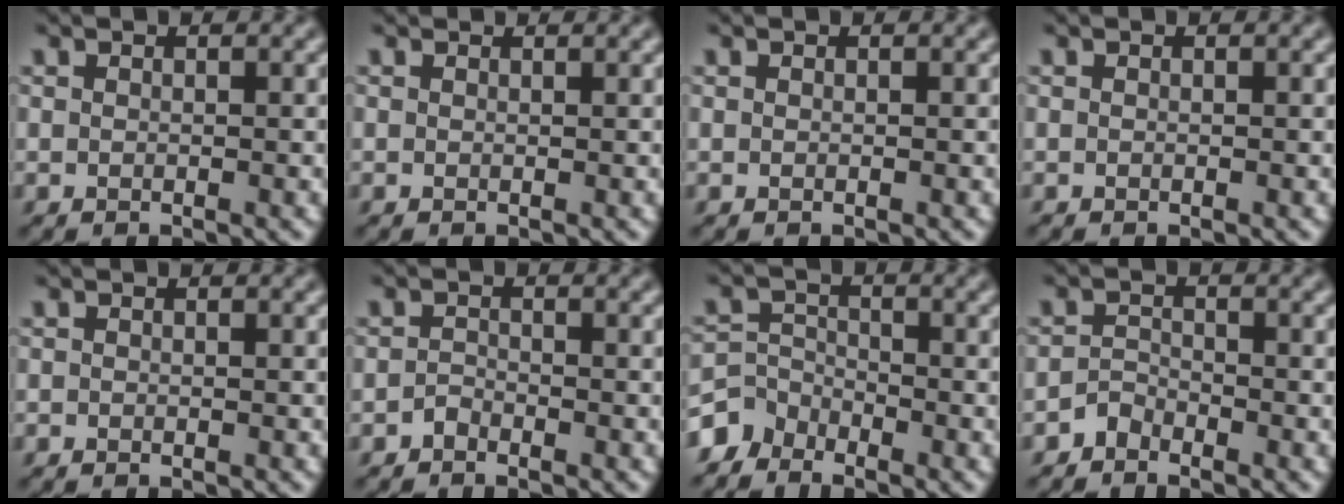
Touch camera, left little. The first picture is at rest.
{"total": 0.5, "force": [0.4, 0.3, 0.0], "torque": [-0.001, 0.002, 0.006]}
{"total": 0.0}
{"total": 0.0}
{"total": 0.0}
{"total": 1.0, "force": [-0.9, 0.4, 0.2], "torque": [-0.005, 0.004, -0.019]}
{"total": 3.2, "force": [-2.7, 1.6, 0.2], "torque": [0.001, 0.004, -0.062]}
{"total": 1.5, "force": [-1.4, 0.6, 0.1], "torque": [-0.002, 0.010, -0.029]}